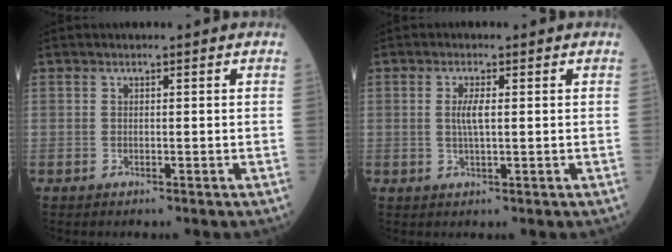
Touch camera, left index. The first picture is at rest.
{"total": 2.5, "force": [0.4, 0.3, 2.5], "torque": [-0.055, -0.002, 0.008]}